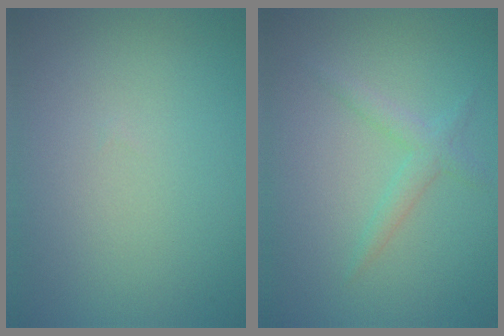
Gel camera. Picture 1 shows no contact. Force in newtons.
{"total": 1.6, "press": 1.6, "slide": 0.1}